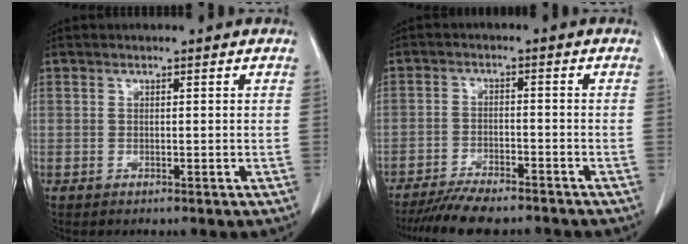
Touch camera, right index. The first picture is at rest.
{"total": 10.4, "force": [-9.2, 1.8, 4.4], "torque": [-0.064, -0.013, -0.142]}